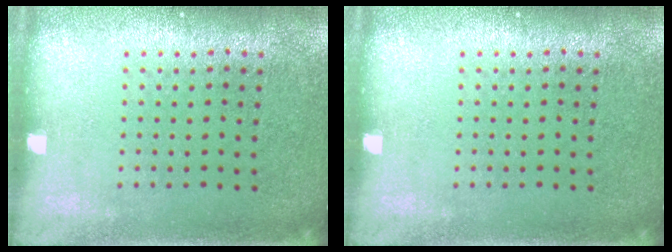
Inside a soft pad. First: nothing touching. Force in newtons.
{"total": 0.0}